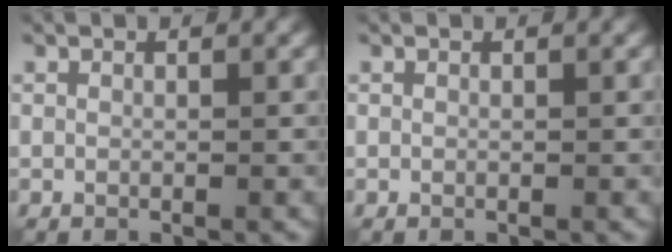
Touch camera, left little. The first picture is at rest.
{"total": 0.0}